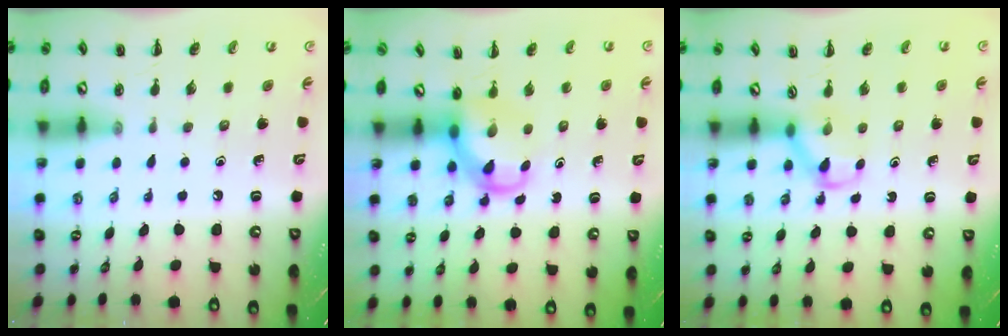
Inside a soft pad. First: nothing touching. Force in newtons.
{"total": 4.1, "press": 4.0, "slide": 0.8}
{"total": 3.5, "press": 3.2, "slide": 1.4}